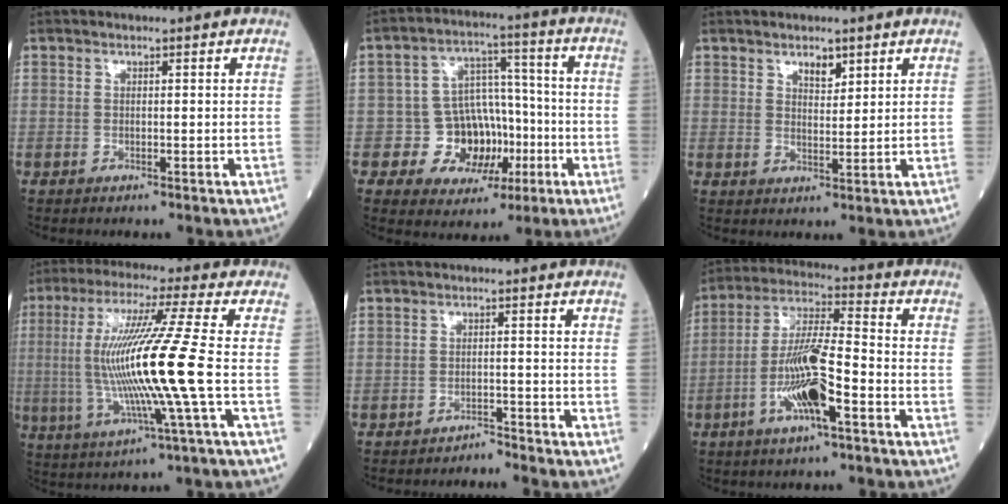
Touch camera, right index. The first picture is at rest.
{"total": 9.8, "force": [-2.7, 8.3, 4.4], "torque": [-0.055, 0.029, -0.033]}
{"total": 2.8, "force": [1.9, 1.2, 1.7], "torque": [-0.026, -0.004, 0.034]}
{"total": 15.5, "force": [-1.2, -1.6, 15.3], "torque": [-0.310, -0.003, -0.028]}
{"total": 2.5, "force": [-2.2, -0.7, -0.8], "torque": [0.026, -0.006, -0.033]}
{"total": 11.6, "force": [-4.2, 1.5, 10.7], "torque": [-0.211, 0.000, -0.079]}